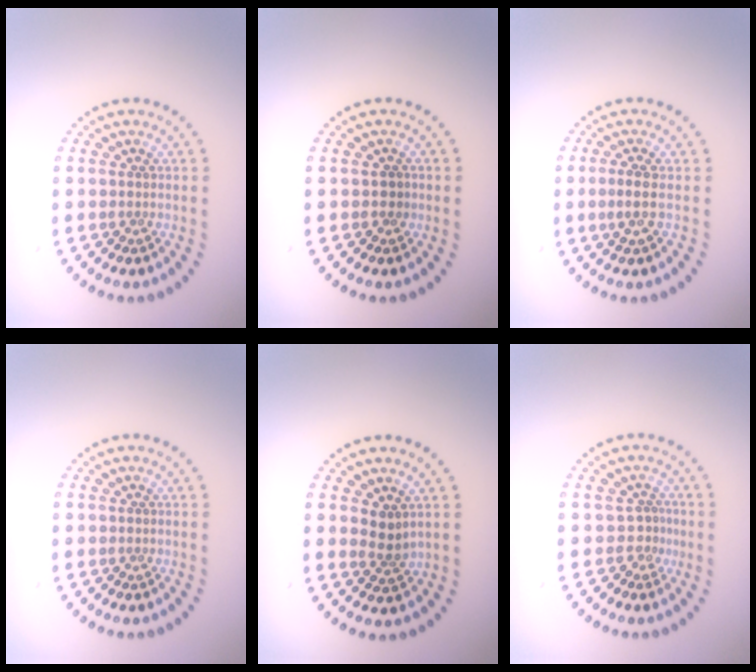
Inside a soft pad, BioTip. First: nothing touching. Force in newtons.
{"total": 0.7, "press": 0.7, "slide": 0.2}
{"total": 1.7, "press": 1.4, "slide": 1.1}
{"total": 0.0}
{"total": 1.6, "press": 1.2, "slide": 1.0}
{"total": 1.7, "press": 1.1, "slide": 1.3}